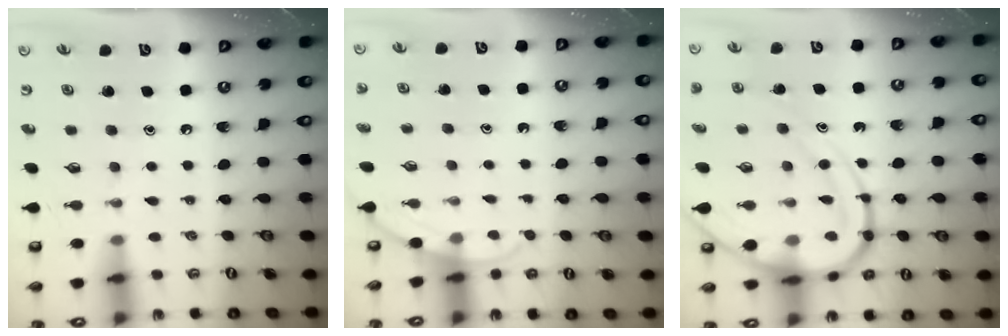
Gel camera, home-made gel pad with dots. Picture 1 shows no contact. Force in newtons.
{"total": 3.7, "press": 3.7, "slide": 0.3}
{"total": 13.9, "press": 13.8, "slide": 1.4}